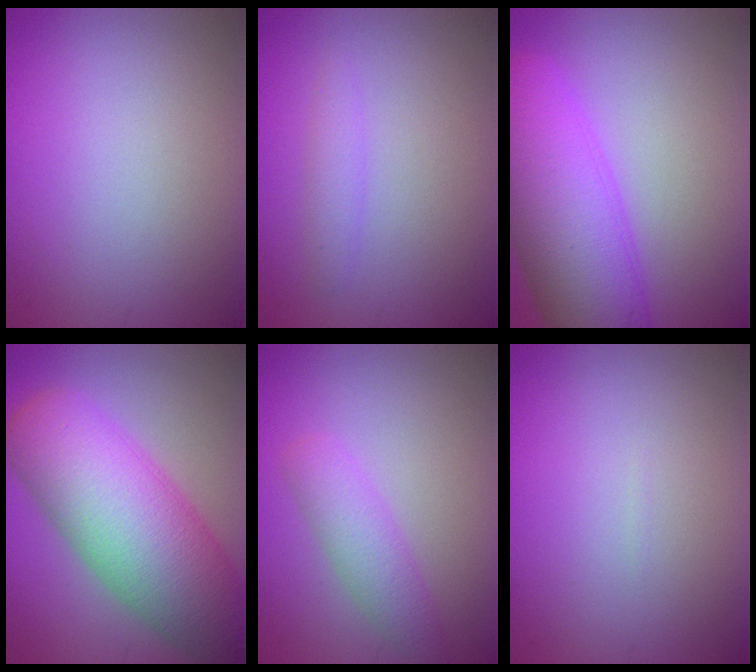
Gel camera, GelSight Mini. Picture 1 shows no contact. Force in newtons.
{"total": 1.3, "press": 1.3, "slide": 0.0}
{"total": 9.9, "press": 9.9, "slide": 0.4}
{"total": 11.9, "press": 11.9, "slide": 0.5}
{"total": 2.9, "press": 2.9, "slide": 0.1}
{"total": 0.0}